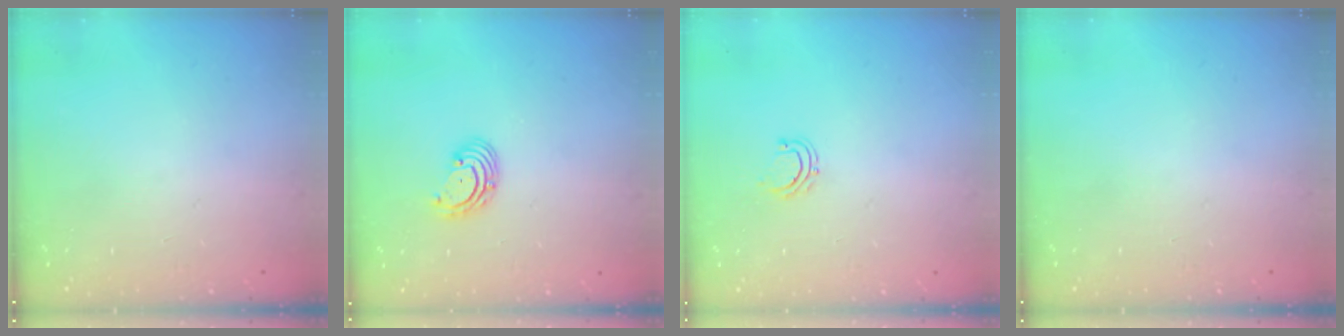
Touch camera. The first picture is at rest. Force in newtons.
{"total": 2.7, "press": 2.7, "slide": 0.1}
{"total": 5.3, "press": 5.2, "slide": 0.6}
{"total": 0.0}